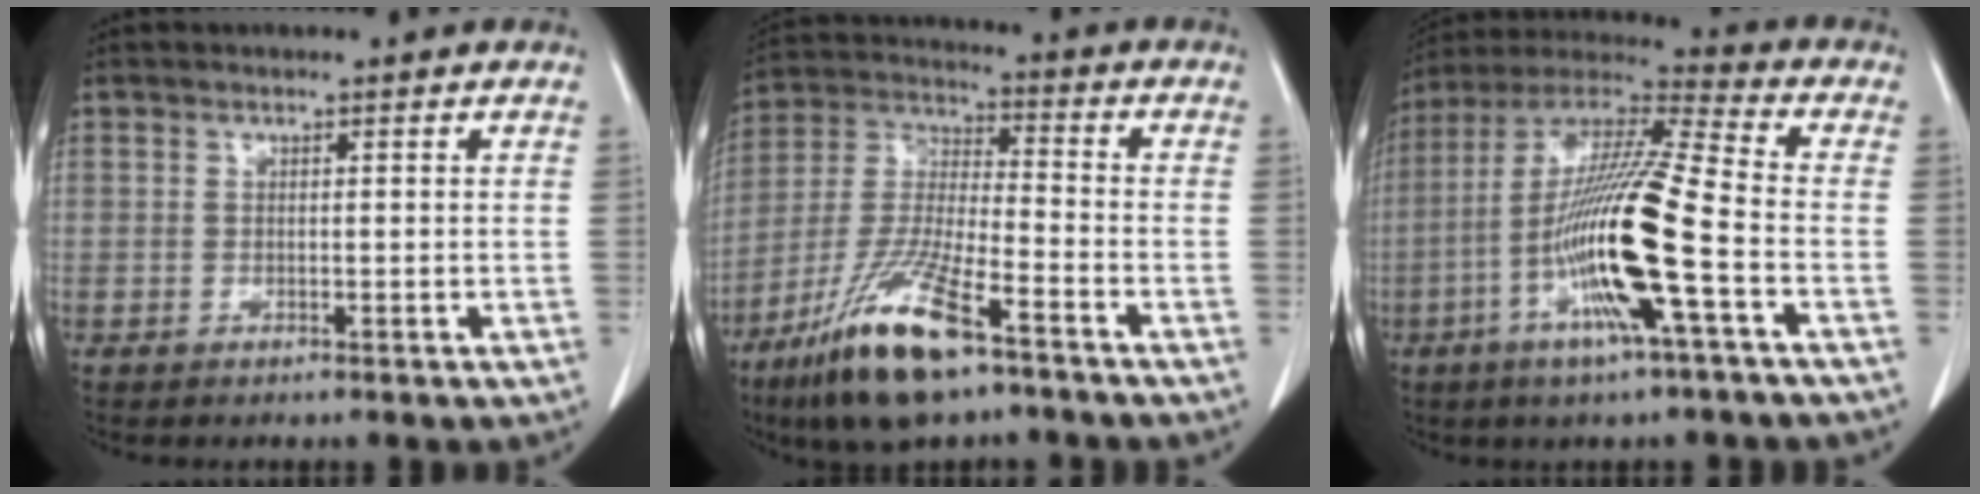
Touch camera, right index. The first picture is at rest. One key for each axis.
{"total": 15.7, "fx": -9.7, "fy": 2.8, "fz": 12.0, "tx": -0.258, "ty": -0.034, "tz": -0.179}
{"total": 17.6, "fx": -5.2, "fy": 0.1, "fz": 16.8, "tx": -0.334, "ty": -0.008, "tz": -0.107}